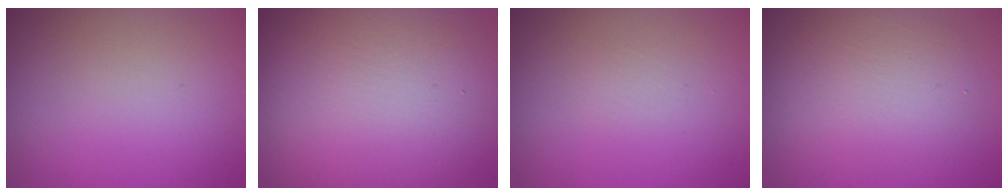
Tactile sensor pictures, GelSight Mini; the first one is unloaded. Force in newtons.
{"total": 15.7, "press": 15.7, "slide": 0.9}
{"total": 0.0}
{"total": 4.4, "press": 4.4, "slide": 0.3}